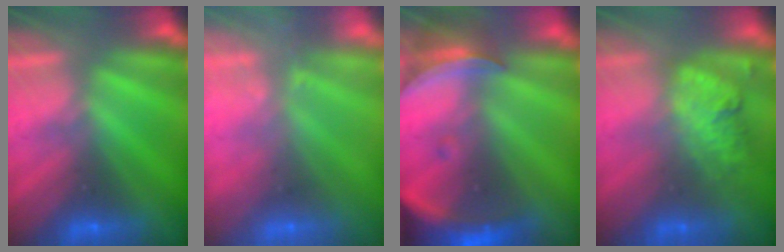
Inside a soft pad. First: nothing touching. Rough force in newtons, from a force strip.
{"total": 2.3}
{"total": 13.7}
{"total": 3.2}